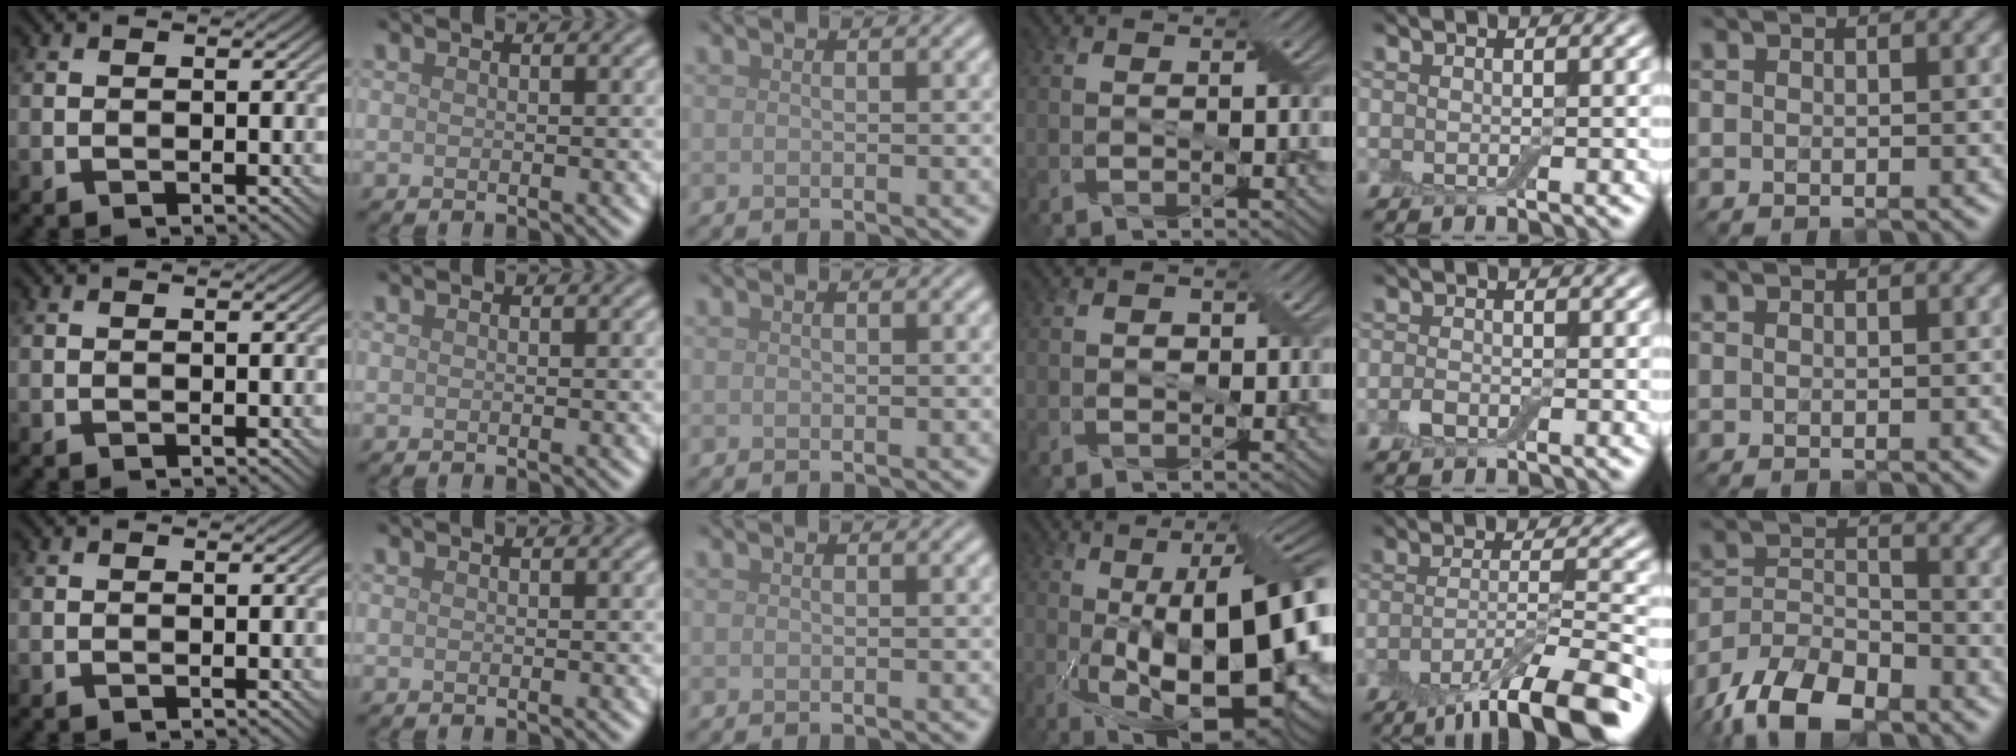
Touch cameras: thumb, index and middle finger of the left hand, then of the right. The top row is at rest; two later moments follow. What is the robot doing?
{"motion": "insert", "object": "drawer"}